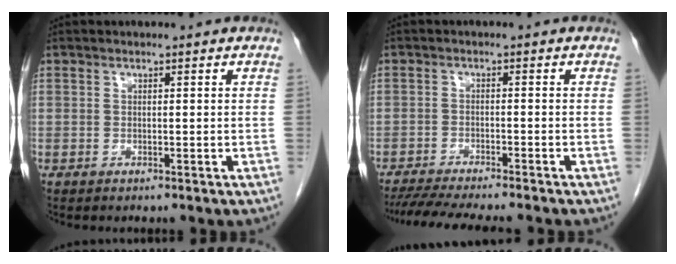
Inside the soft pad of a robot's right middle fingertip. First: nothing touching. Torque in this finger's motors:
{"motor_torque": [0.53, -0.42, 0.09, 0.05]}